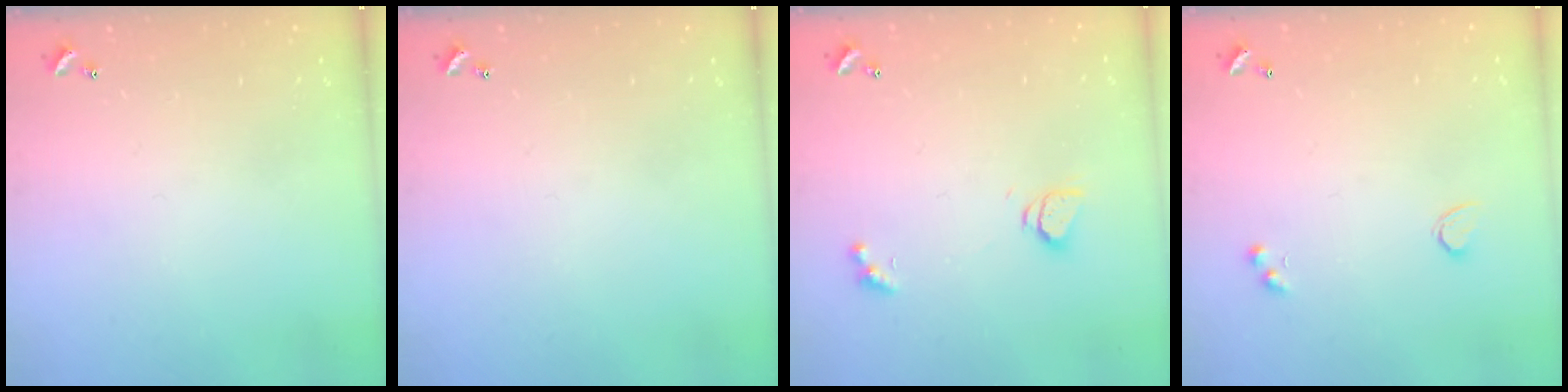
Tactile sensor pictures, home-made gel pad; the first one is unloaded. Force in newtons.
{"total": 0.0}
{"total": 1.8, "press": 1.8, "slide": 0.4}
{"total": 1.8, "press": 1.3, "slide": 1.2}